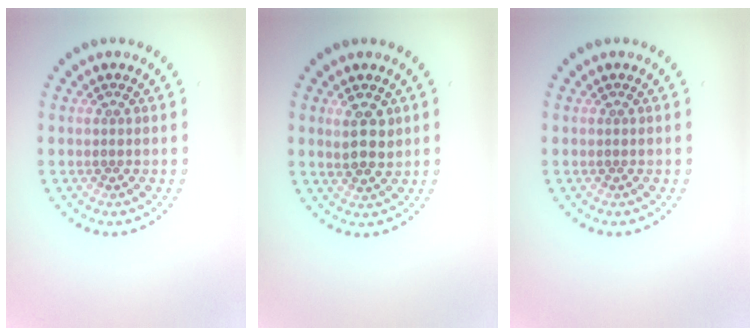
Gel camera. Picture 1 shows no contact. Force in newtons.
{"total": 2.7, "press": 2.6, "slide": 0.7}
{"total": 0.0}